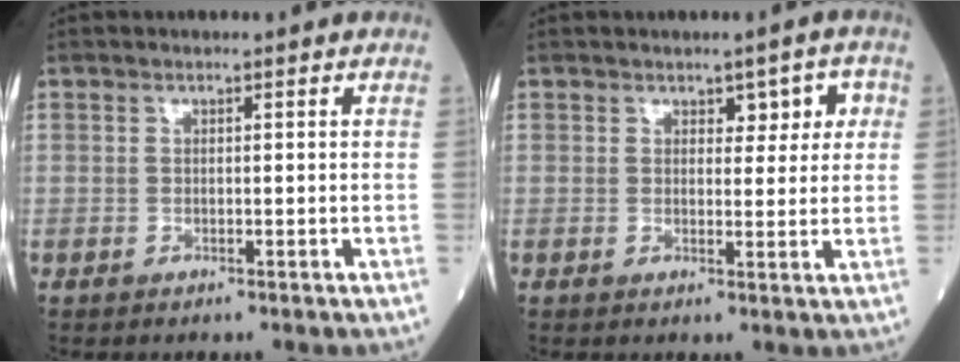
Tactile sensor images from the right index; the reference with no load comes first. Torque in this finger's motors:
{"motor_torque": [0.07, 0.06, 0.07, 0.01]}